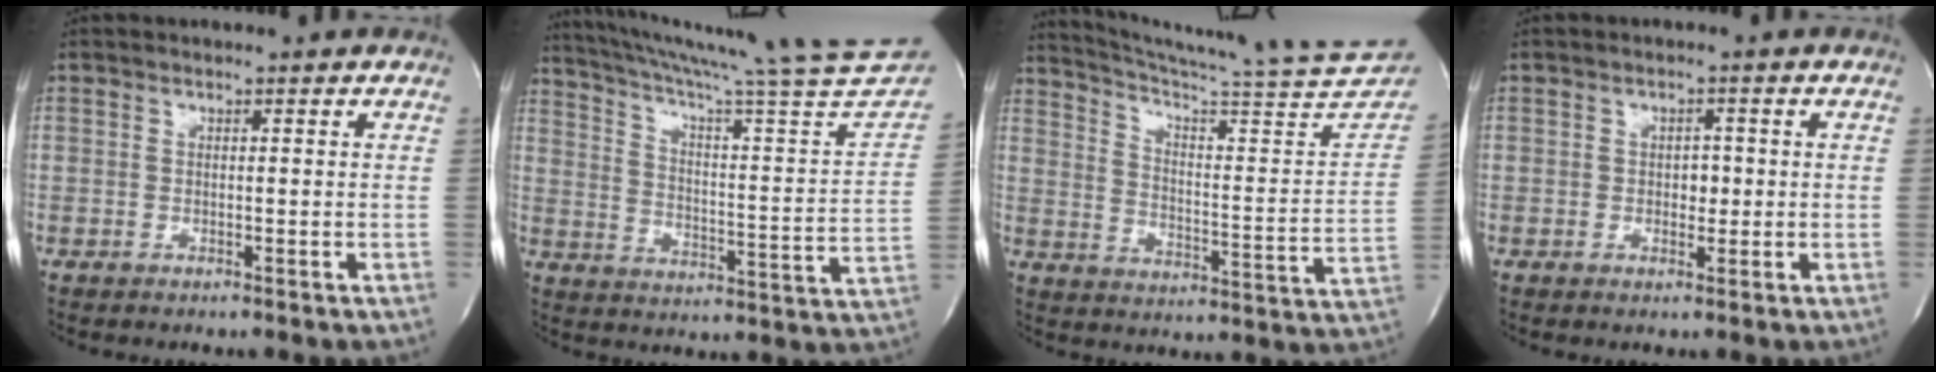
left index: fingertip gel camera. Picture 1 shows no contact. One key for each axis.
{"total": 29.5, "fx": 26.3, "fy": -0.7, "fz": 13.4, "tx": -0.218, "ty": -0.087, "tz": 0.348}
{"total": 27.6, "fx": 25.9, "fy": -0.3, "fz": 9.7, "tx": -0.152, "ty": -0.106, "tz": 0.336}
{"total": 1.9, "fx": -0.1, "fy": 1.3, "fz": 1.5, "tx": -0.019, "ty": 0.002, "tz": 0.001}